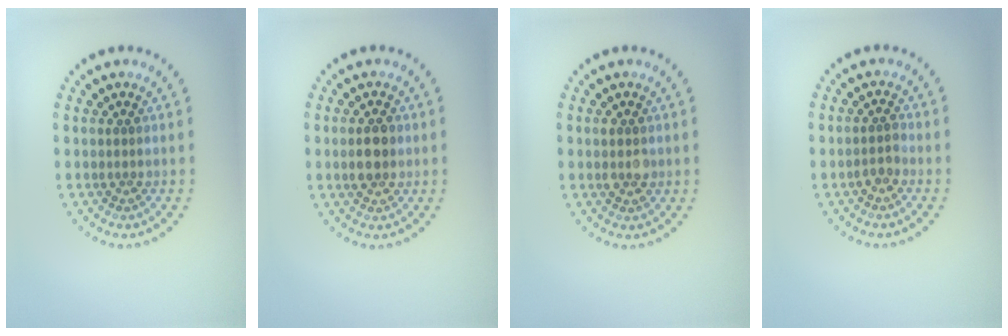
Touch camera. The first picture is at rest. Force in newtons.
{"total": 2.8, "press": 2.8, "slide": 0.2}
{"total": 1.7, "press": 1.7, "slide": 0.1}
{"total": 1.2, "press": 1.1, "slide": 0.6}